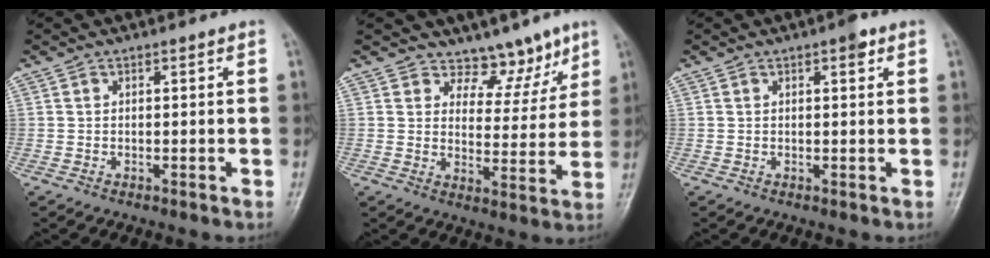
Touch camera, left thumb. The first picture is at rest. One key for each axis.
{"total": 7.7, "fx": 6.1, "fy": 4.2, "fz": 2.3, "tx": 0.012, "ty": -0.044, "tz": 0.094}
{"total": 2.0, "fx": 1.1, "fy": 0.7, "fz": 1.5, "tx": -0.017, "ty": -0.001, "tz": 0.012}